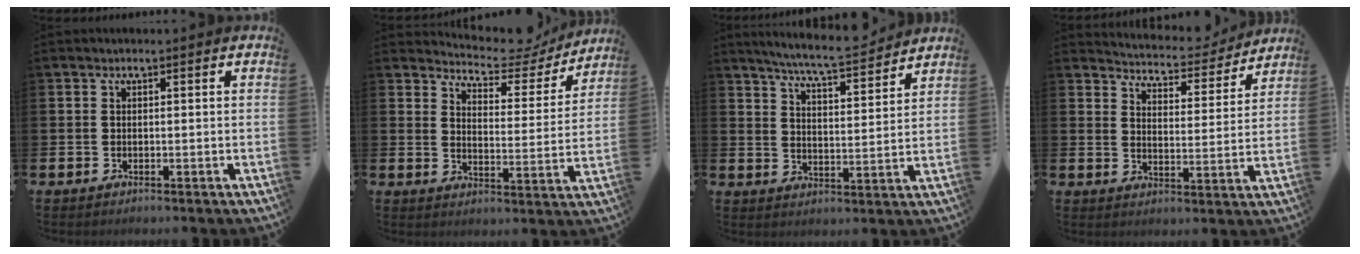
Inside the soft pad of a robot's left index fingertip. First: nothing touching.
{"total": 5.9, "force": [5.7, 1.3, 0.7], "torque": [-0.030, -0.049, 0.093]}
{"total": 7.1, "force": [6.8, 0.0, 2.2], "torque": [-0.059, -0.042, 0.117]}
{"total": 5.3, "force": [5.2, 0.9, 0.4], "torque": [-0.030, -0.043, 0.089]}